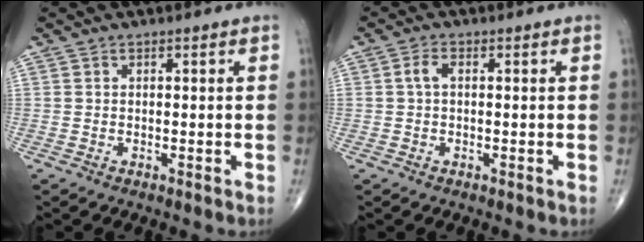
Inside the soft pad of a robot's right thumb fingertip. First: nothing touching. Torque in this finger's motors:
{"motor_torque": [0.02, 0.02, 0.30, 0.17, 0.03]}